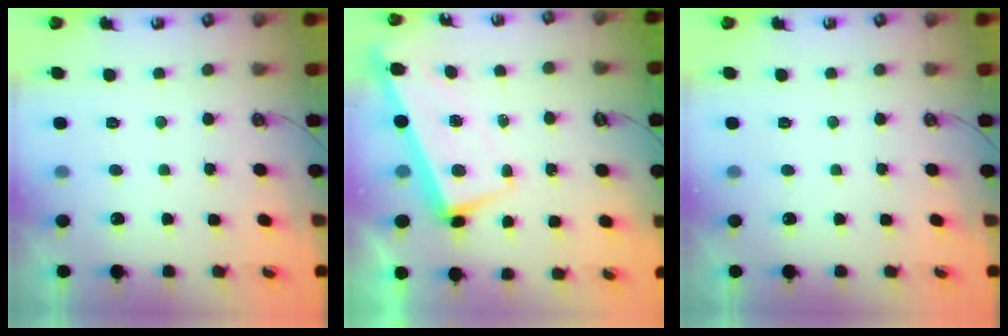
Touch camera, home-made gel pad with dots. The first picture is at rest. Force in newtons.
{"total": 1.6, "press": 0.6, "slide": 1.5}
{"total": 0.0}